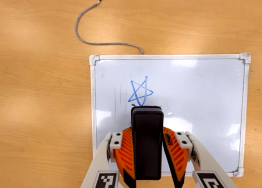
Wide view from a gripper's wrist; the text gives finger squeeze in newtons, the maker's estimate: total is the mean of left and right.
{"total": 6.1, "left": 4.8, "right": 7.4}